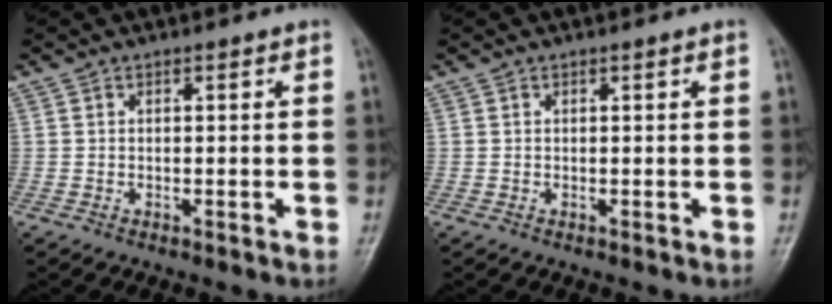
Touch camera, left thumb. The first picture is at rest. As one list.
[{"total": 0.0}]